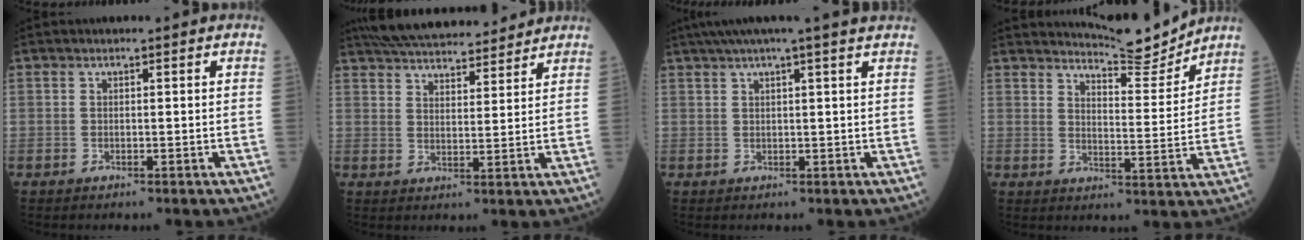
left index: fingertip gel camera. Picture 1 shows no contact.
{"total": 14.0, "force": [12.7, 2.9, 5.1], "torque": [-0.083, 0.032, 0.198]}
{"total": 9.9, "force": [8.1, -0.8, 5.7], "torque": [-0.092, 0.037, 0.099]}
{"total": 8.1, "force": [8.1, -0.2, 0.3], "torque": [-0.020, -0.024, 0.119]}